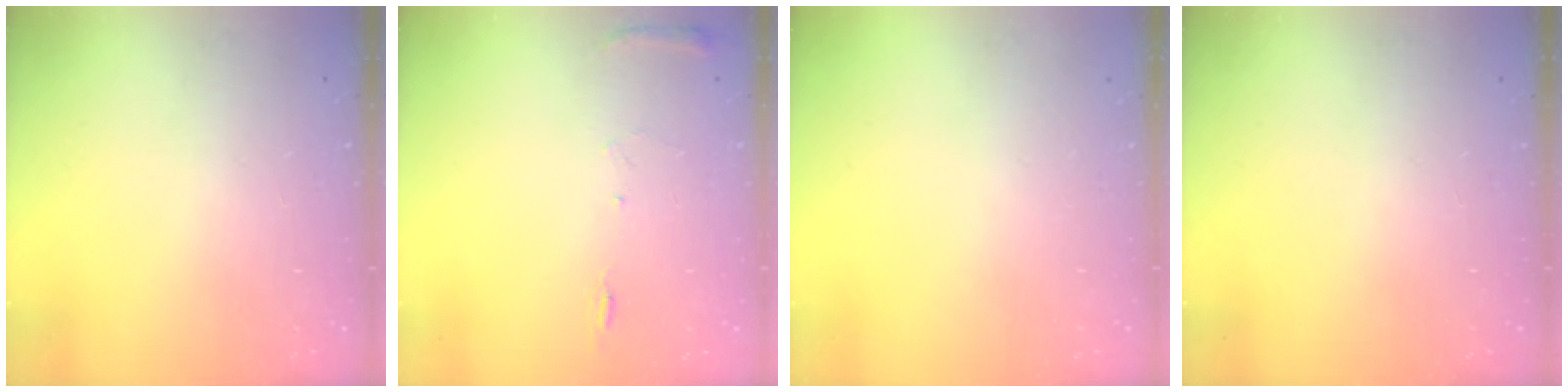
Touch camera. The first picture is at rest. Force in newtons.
{"total": 6.9, "press": 6.9, "slide": 0.7}
{"total": 0.0}
{"total": 0.0}